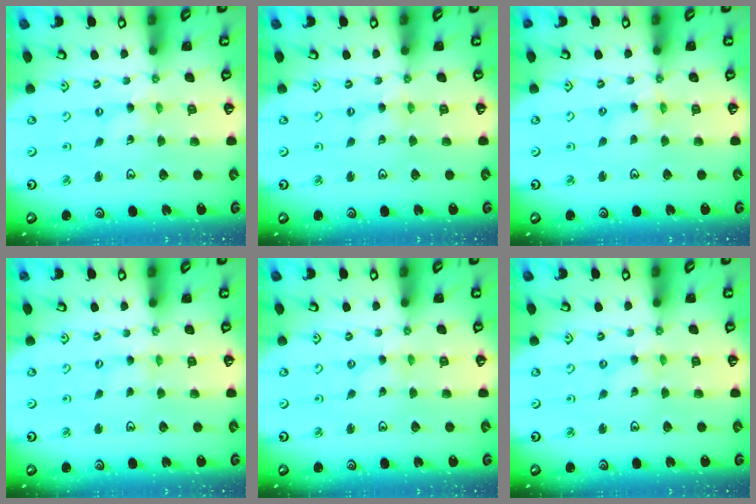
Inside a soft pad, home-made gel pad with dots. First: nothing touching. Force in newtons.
{"total": 1.1, "press": 1.1, "slide": 0.3}
{"total": 3.0, "press": 2.9, "slide": 0.3}
{"total": 0.5, "press": 0.5, "slide": 0.1}
{"total": 0.0}
{"total": 0.0}